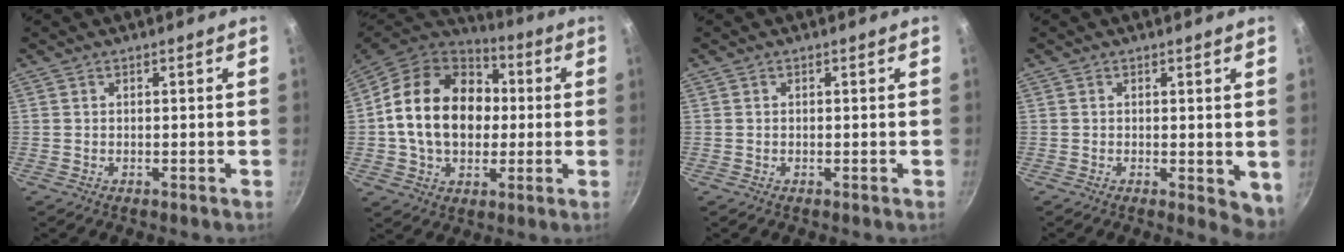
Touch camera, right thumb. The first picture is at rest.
{"total": 21.9, "force": [1.3, 16.4, 14.4], "torque": [-0.227, 0.031, 0.019]}
{"total": 0.0}
{"total": 4.3, "force": [0.0, 2.0, 3.8], "torque": [-0.042, -0.010, 0.001]}